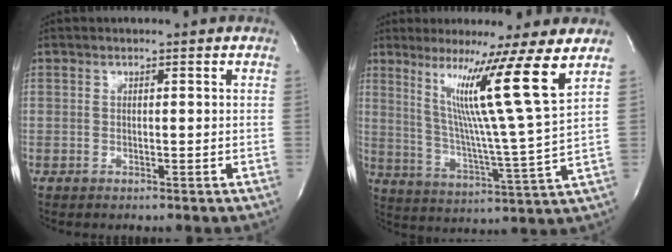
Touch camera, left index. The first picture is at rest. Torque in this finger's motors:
{"motor_torque": [1.46, -0.67, 0.31, 0.20]}